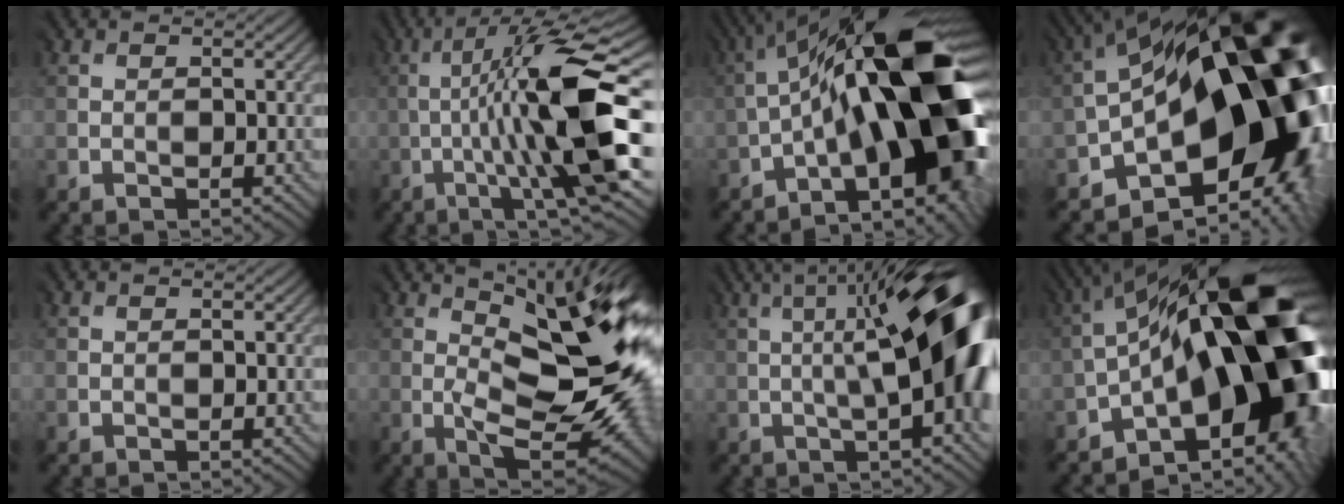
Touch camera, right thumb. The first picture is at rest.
{"total": 14.5, "force": [-1.1, 2.1, 14.3], "torque": [-0.216, 0.017, -0.012]}
{"total": 20.7, "force": [-1.4, 6.9, 19.4], "torque": [-0.285, 0.022, -0.029]}
{"total": 20.6, "force": [-2.6, 11.4, 16.9], "torque": [-0.254, -0.031, -0.032]}
{"total": 0.0}
{"total": 17.8, "force": [2.6, 5.9, 16.6], "torque": [-0.230, 0.013, 0.045]}
{"total": 17.4, "force": [0.7, 5.1, 16.6], "torque": [-0.214, 0.032, 0.001]}
{"total": 19.5, "force": [-1.7, 9.2, 17.0], "torque": [-0.237, 0.006, -0.028]}